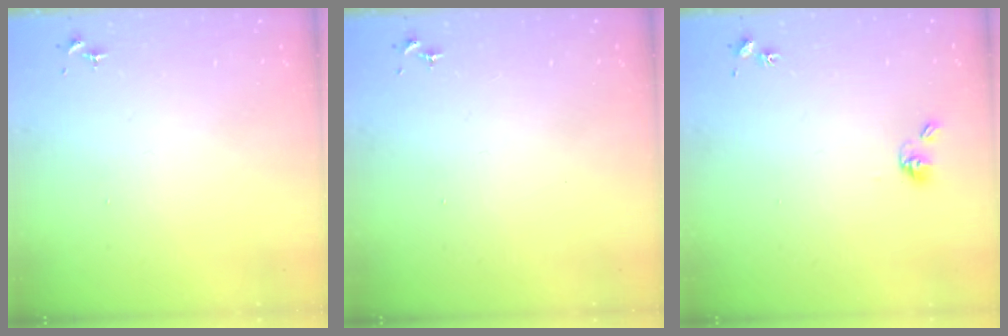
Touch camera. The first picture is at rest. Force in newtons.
{"total": 0.0}
{"total": 6.0, "press": 5.6, "slide": 2.1}